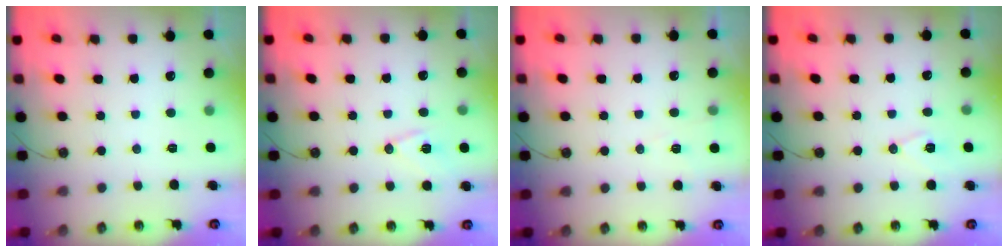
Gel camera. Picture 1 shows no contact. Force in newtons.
{"total": 9.9, "press": 9.3, "slide": 3.4}
{"total": 5.7, "press": 4.1, "slide": 4.0}
{"total": 7.3, "press": 6.4, "slide": 3.5}